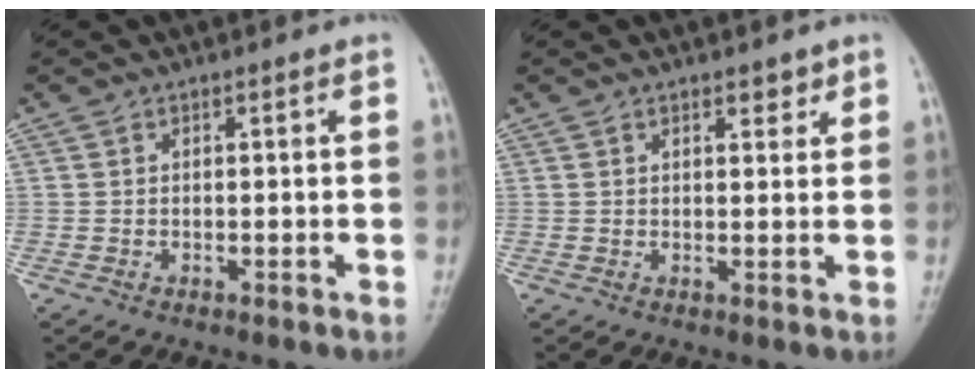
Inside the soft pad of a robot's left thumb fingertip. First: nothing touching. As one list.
[{"total": 2.1, "force": [1.4, 0.9, 1.2], "torque": [-0.005, -0.006, 0.019]}]